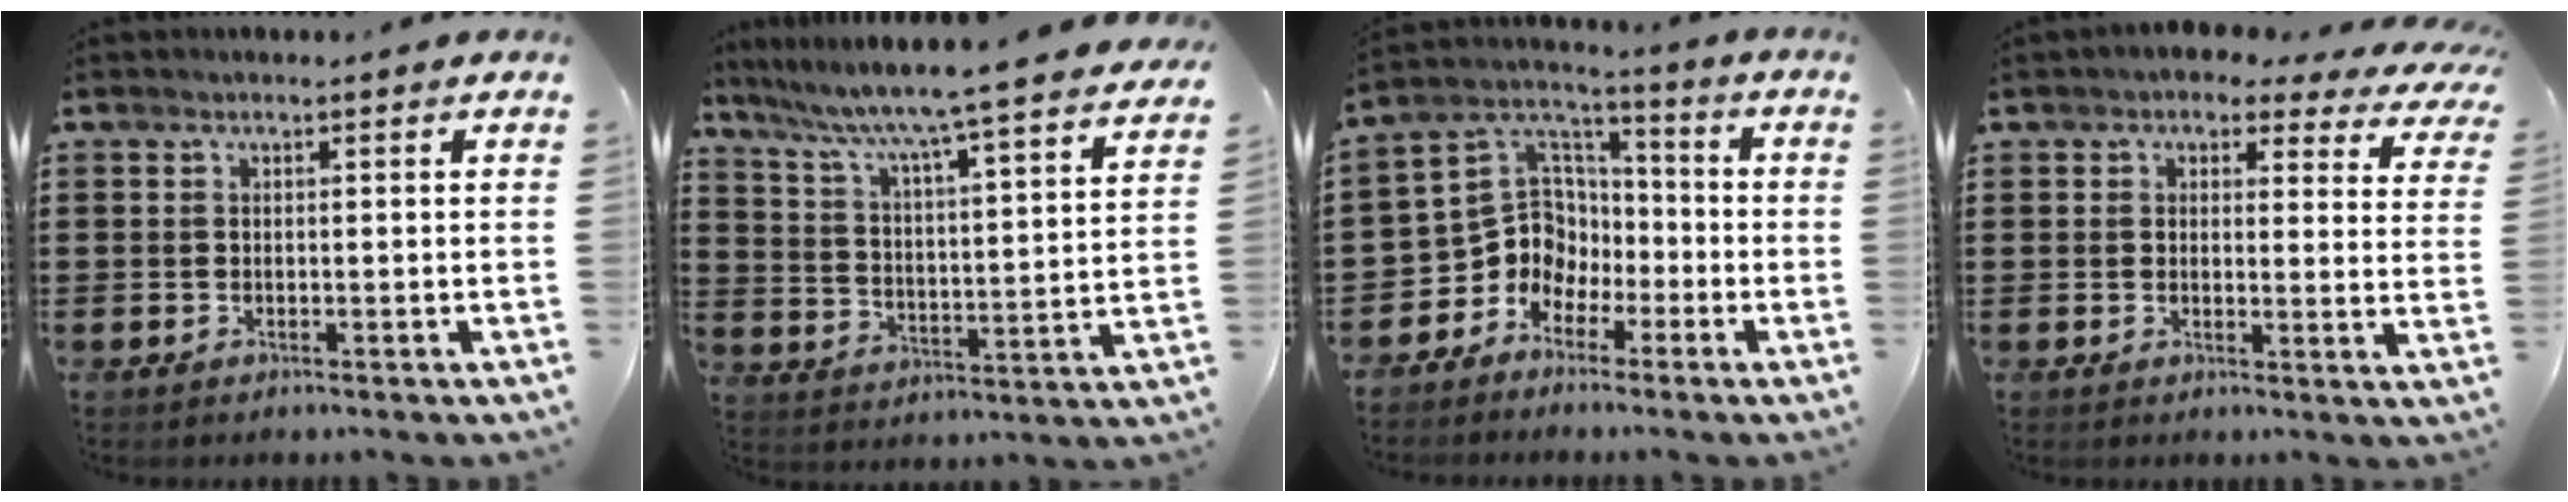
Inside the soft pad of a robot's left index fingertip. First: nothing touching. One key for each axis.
{"total": 6.0, "fx": 5.2, "fy": -1.1, "fz": 2.7, "tx": -0.075, "ty": -0.055, "tz": 0.076}
{"total": 8.3, "fx": -2.9, "fy": 7.4, "fz": 2.5, "tx": -0.089, "ty": -0.003, "tz": -0.059}
{"total": 3.2, "fx": 2.5, "fy": 1.3, "fz": 1.4, "tx": -0.032, "ty": -0.010, "tz": 0.041}